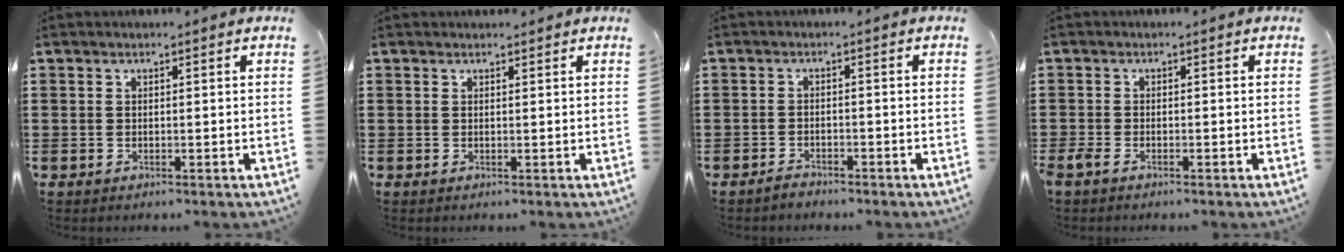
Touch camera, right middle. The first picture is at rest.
{"total": 0.5, "force": [0.5, 0.2, 0.0], "torque": [0.006, -0.003, 0.007]}
{"total": 1.4, "force": [-1.4, 0.3, 0.2], "torque": [-0.007, 0.002, -0.029]}
{"total": 1.2, "force": [-0.8, 0.4, 0.8], "torque": [-0.031, -0.008, -0.020]}